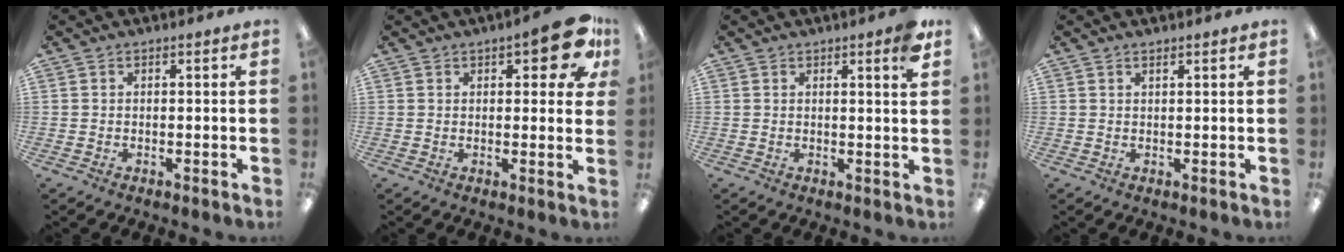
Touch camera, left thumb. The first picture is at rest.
{"total": 9.6, "force": [4.7, 3.2, 7.8], "torque": [-0.096, -0.015, 0.073]}
{"total": 3.4, "force": [2.1, 0.1, 2.7], "torque": [-0.042, -0.006, 0.031]}
{"total": 1.3, "force": [1.0, 0.2, 0.7], "torque": [-0.016, 0.000, 0.018]}